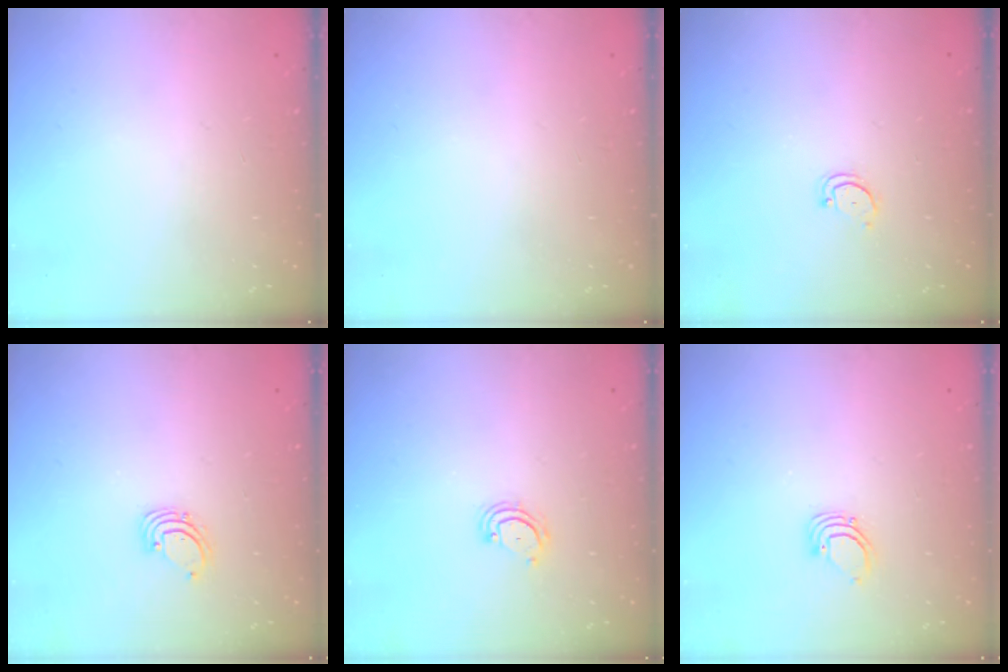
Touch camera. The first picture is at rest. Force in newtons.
{"total": 0.0}
{"total": 3.0, "press": 3.0, "slide": 0.2}
{"total": 1.6, "press": 1.6, "slide": 0.1}
{"total": 4.5, "press": 4.5, "slide": 0.4}
{"total": 2.7, "press": 2.7, "slide": 0.1}